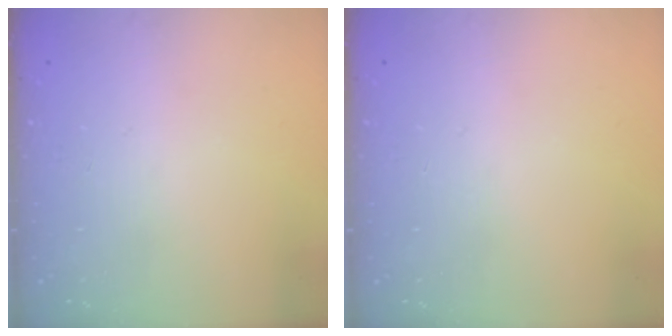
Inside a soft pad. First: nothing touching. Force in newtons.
{"total": 0.0}